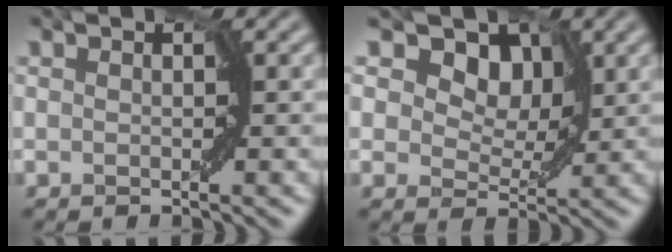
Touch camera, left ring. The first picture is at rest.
{"total": 9.4, "force": [5.0, 6.1, 5.0], "torque": [-0.054, 0.024, 0.045]}